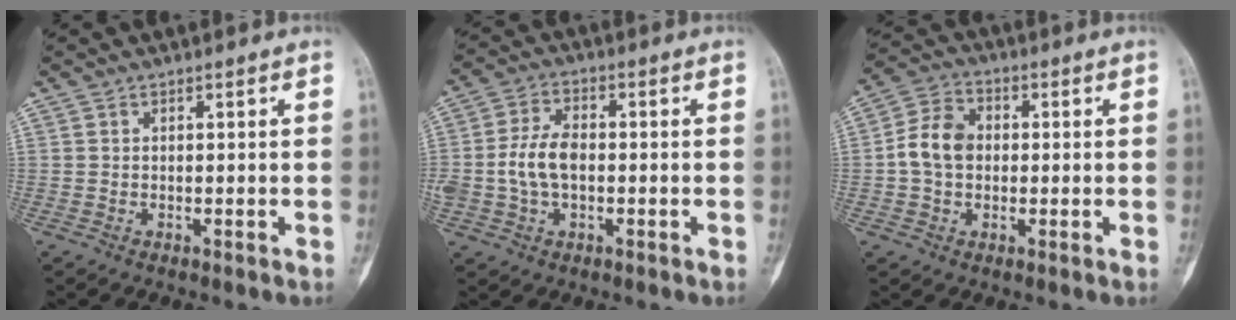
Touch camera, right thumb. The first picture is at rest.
{"total": 7.9, "force": [-0.7, 4.9, 6.2], "torque": [-0.124, 0.016, -0.015]}
{"total": 8.0, "force": [-0.1, 6.2, 5.1], "torque": [-0.086, 0.021, -0.011]}